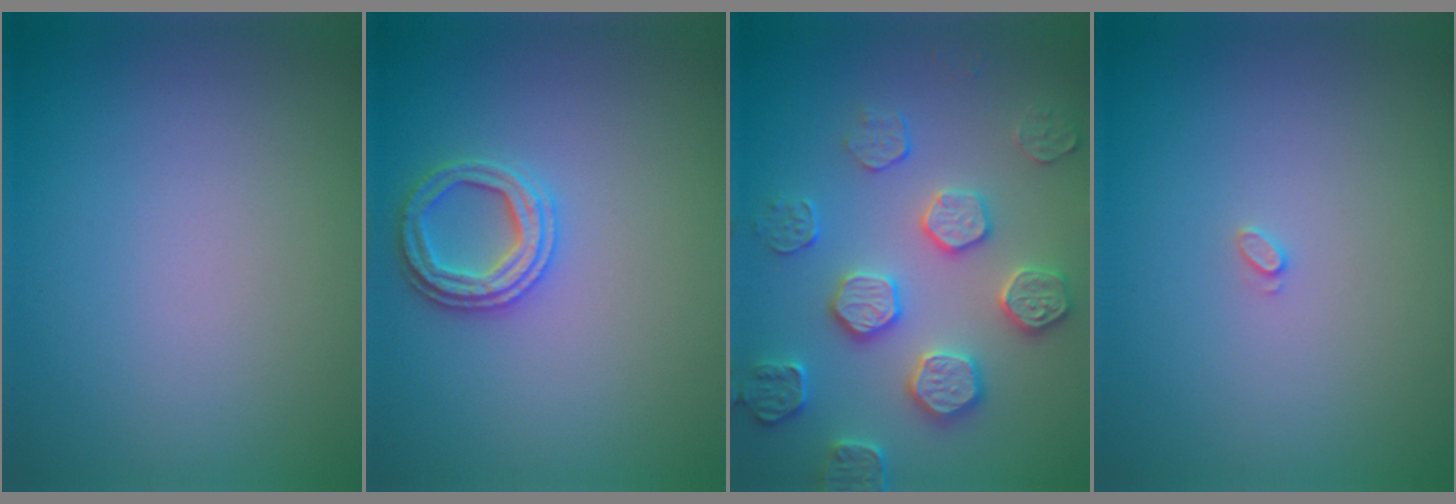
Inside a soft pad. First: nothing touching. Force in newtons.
{"total": 2.7, "press": 2.7, "slide": 0.5}
{"total": 4.6, "press": 4.2, "slide": 1.7}
{"total": 0.6, "press": 0.6, "slide": 0.1}